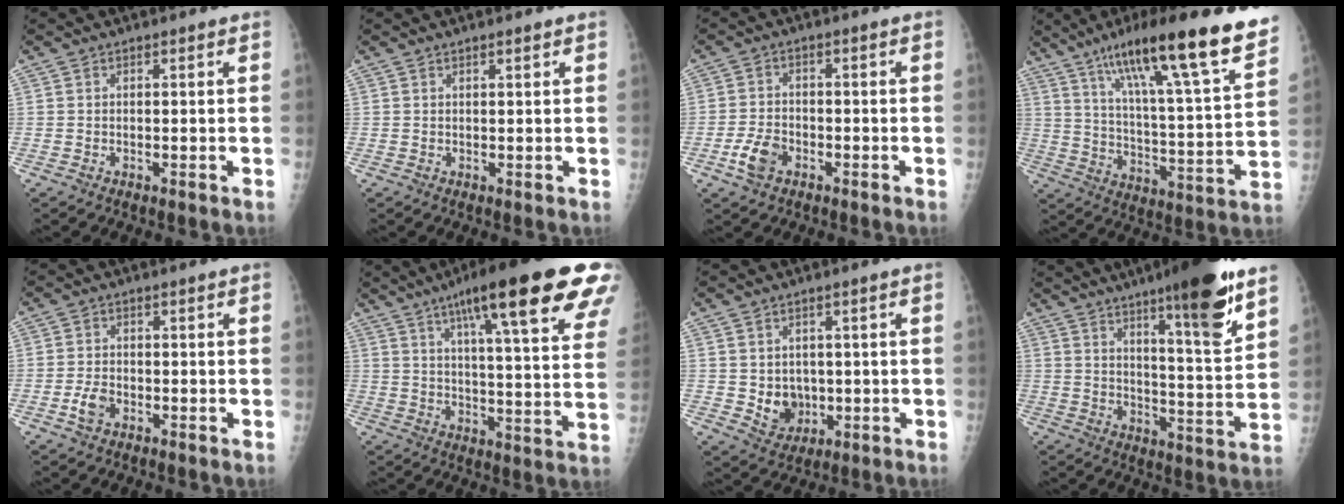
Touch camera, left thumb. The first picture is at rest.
{"total": 0.9, "force": [0.7, 0.1, 0.6], "torque": [-0.009, -0.003, 0.011]}
{"total": 5.0, "force": [-2.4, 3.1, 3.0], "torque": [-0.060, 0.014, -0.047]}
{"total": 24.9, "force": [16.5, 3.1, 18.4], "torque": [-0.272, -0.048, 0.262]}
{"total": 3.2, "force": [-1.4, 1.9, 2.0], "torque": [-0.042, 0.010, -0.027]}
{"total": 26.2, "force": [14.9, 4.6, 21.1], "torque": [-0.294, -0.029, 0.205]}
{"total": 5.9, "force": [-0.3, 5.0, 3.0], "torque": [-0.019, -0.002, 0.010]}
{"total": 17.7, "force": [10.9, 2.4, 13.7], "torque": [-0.182, -0.066, 0.165]}